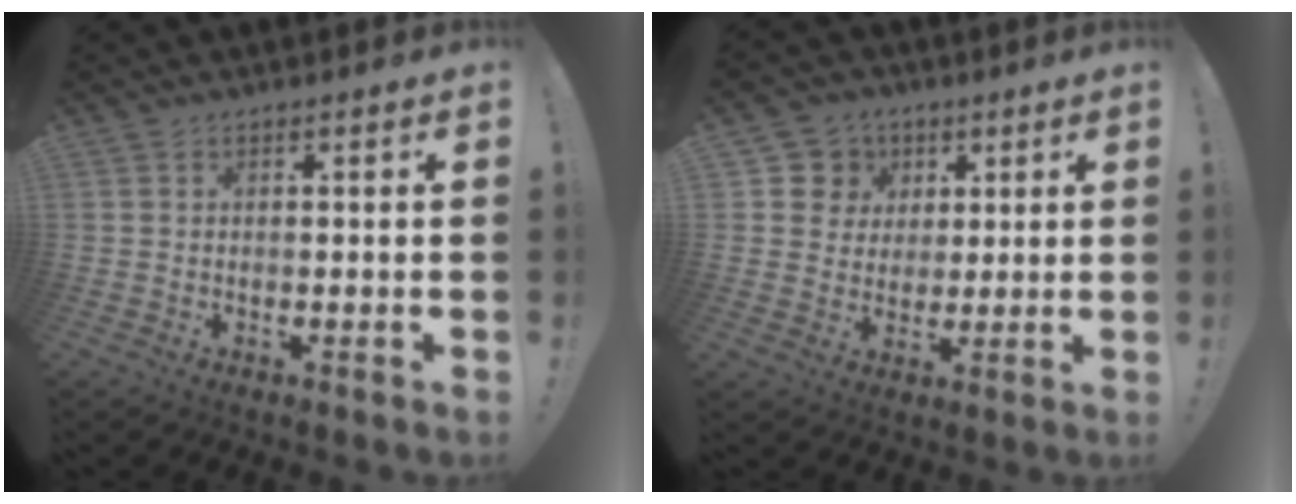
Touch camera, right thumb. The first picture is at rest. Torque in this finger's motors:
{"motor_torque": [-0.02, 0.03, 0.02, 0.02, 0.00]}